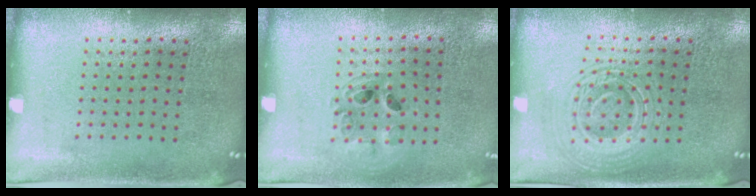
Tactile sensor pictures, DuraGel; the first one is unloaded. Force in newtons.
{"total": 0.9, "press": 0.9, "slide": 0.2}
{"total": 2.8, "press": 2.8, "slide": 0.5}